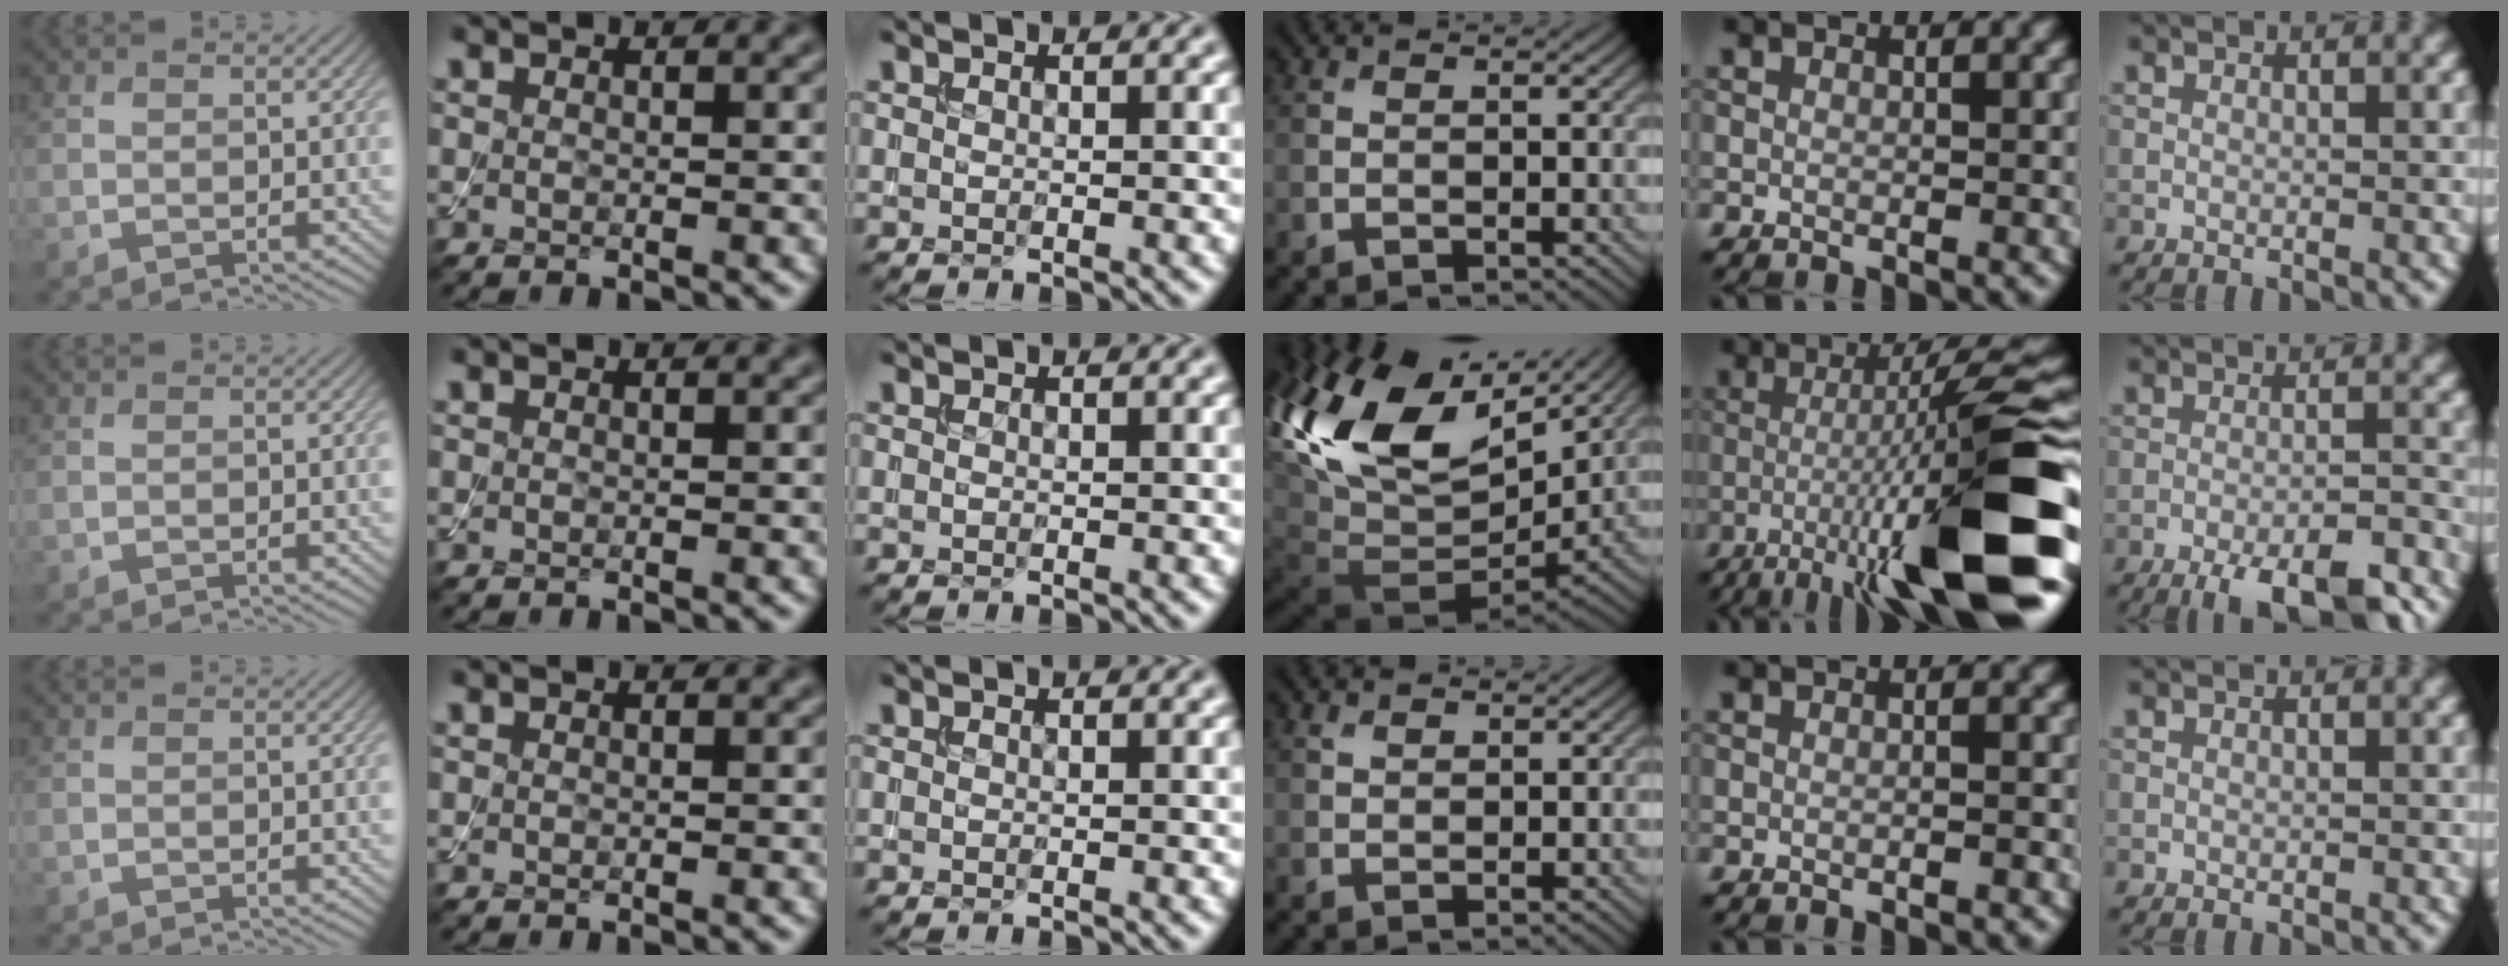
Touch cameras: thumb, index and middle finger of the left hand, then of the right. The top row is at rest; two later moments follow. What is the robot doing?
{"motion": "assemble", "object": "toy tower of hanoi"}